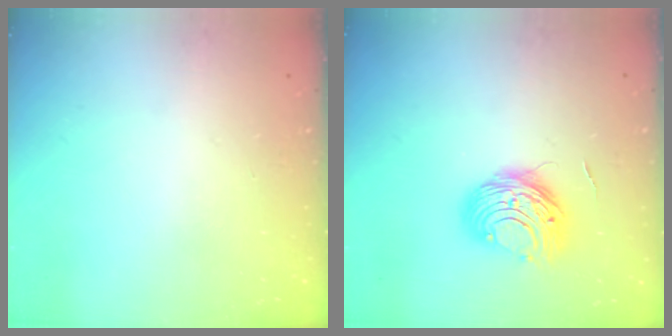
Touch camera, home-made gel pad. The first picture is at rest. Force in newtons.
{"total": 9.6, "press": 9.5, "slide": 1.2}